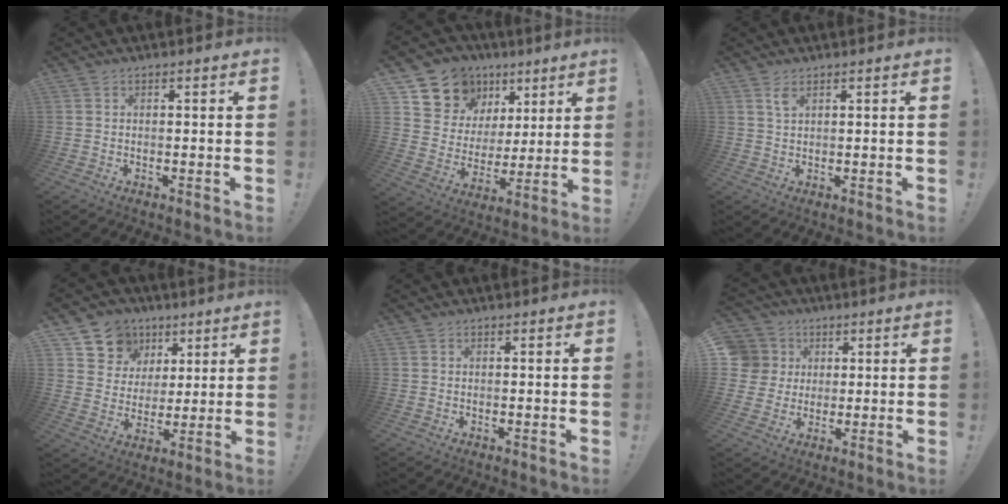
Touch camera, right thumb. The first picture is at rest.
{"total": 12.2, "force": [7.5, 9.5, 1.9], "torque": [-0.035, -0.053, 0.154]}
{"total": 2.4, "force": [1.3, 0.9, 1.9], "torque": [-0.028, -0.004, 0.021]}
{"total": 10.5, "force": [5.2, 9.0, 1.6], "torque": [-0.026, -0.032, 0.106]}
{"total": 0.0}
{"total": 8.5, "force": [1.7, 8.1, 1.8], "torque": [-0.023, -0.007, 0.038]}